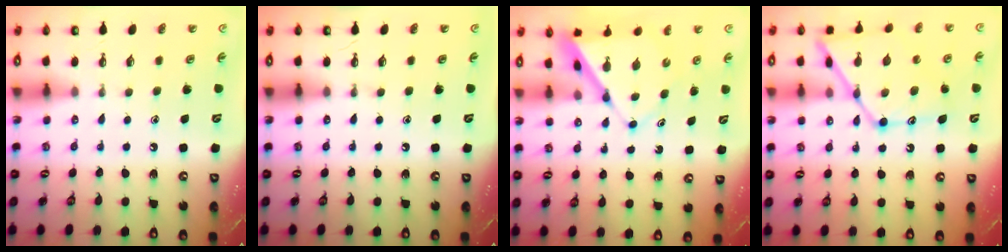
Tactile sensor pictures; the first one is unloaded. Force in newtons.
{"total": 0.0}
{"total": 7.9, "press": 7.9, "slide": 0.7}
{"total": 17.3, "press": 17.2, "slide": 1.4}